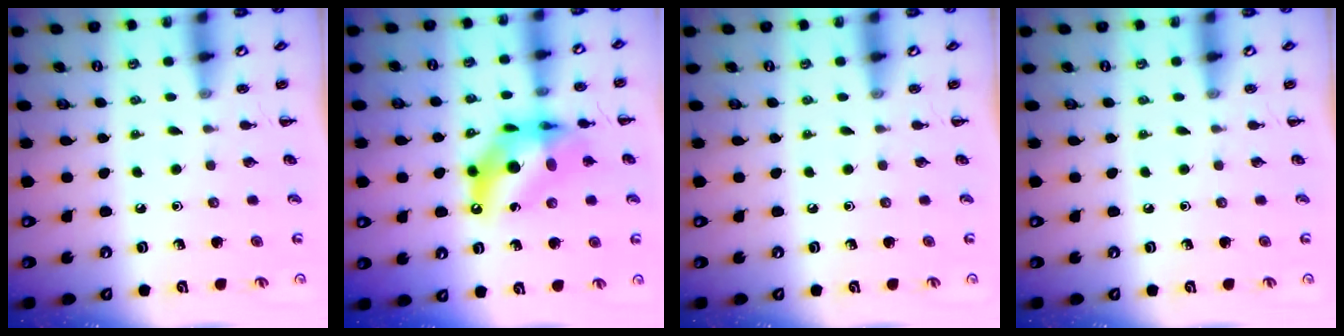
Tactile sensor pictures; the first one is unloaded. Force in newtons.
{"total": 14.6, "press": 14.1, "slide": 3.8}
{"total": 0.0}
{"total": 0.0}